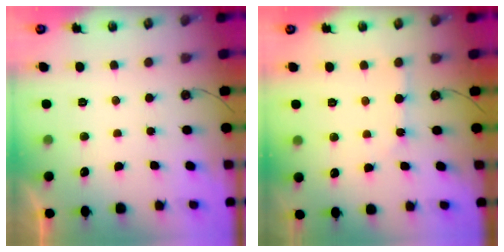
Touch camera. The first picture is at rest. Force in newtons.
{"total": 3.3, "press": 3.3, "slide": 0.3}